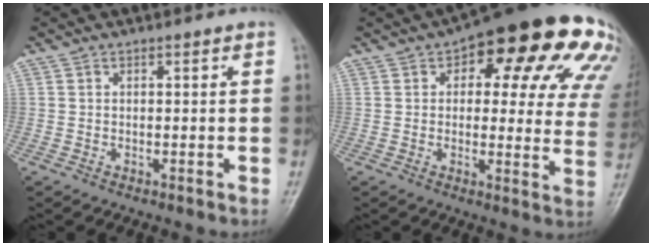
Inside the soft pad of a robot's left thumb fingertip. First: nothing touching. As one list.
[{"total": 24.3, "force": [11.1, 10.4, 19.0], "torque": [-0.199, 0.005, 0.128]}]